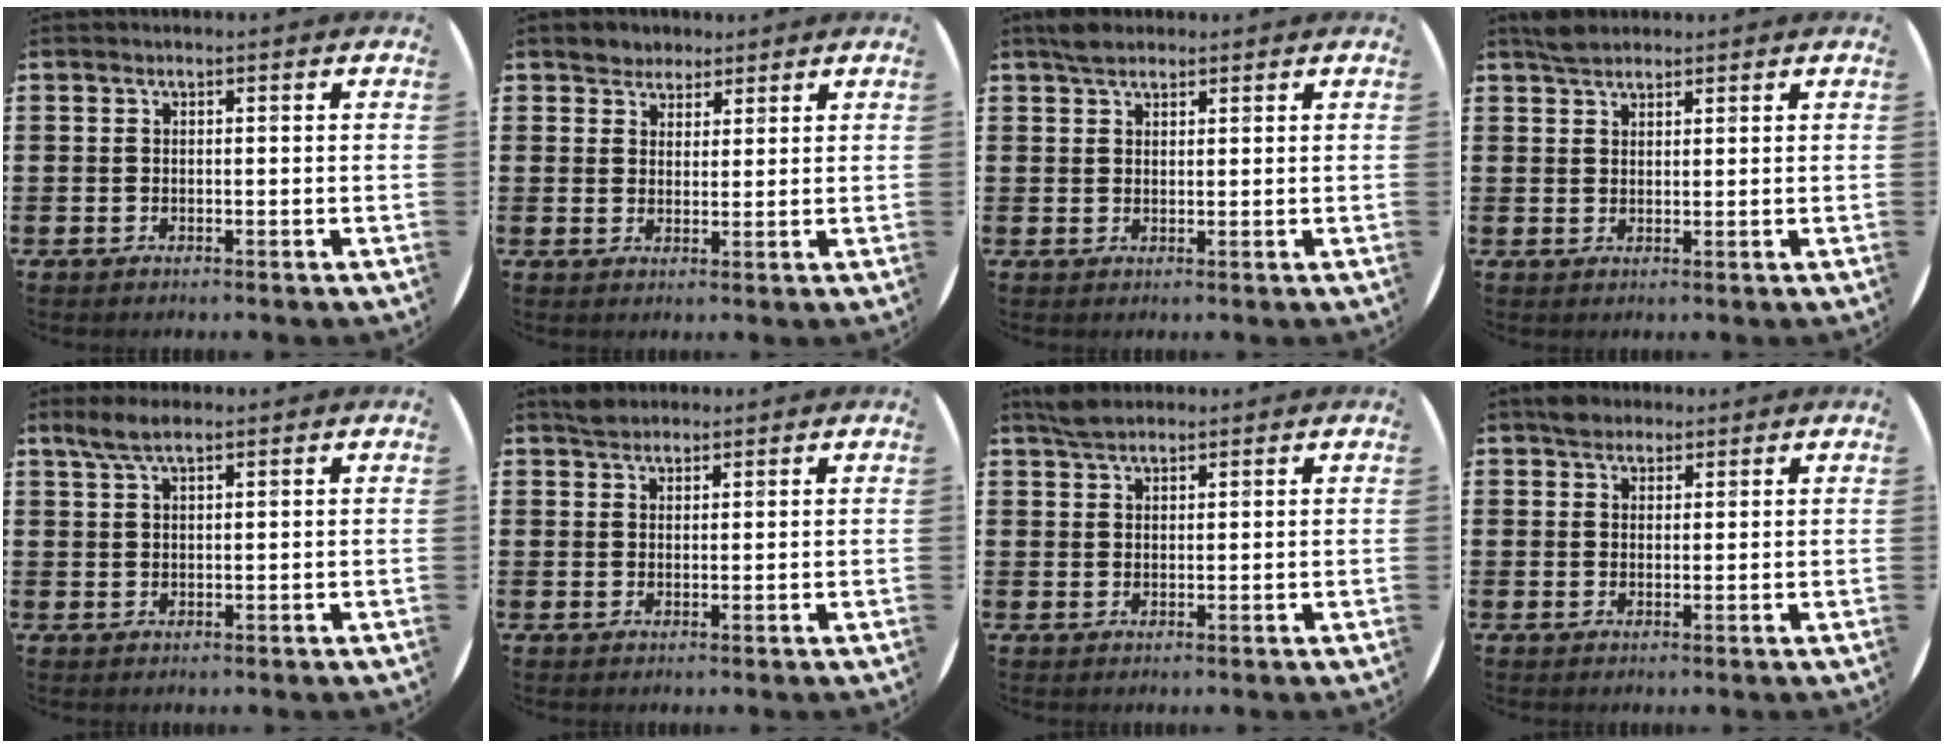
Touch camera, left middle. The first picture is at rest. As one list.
[{"total": 2.8, "force": [2.4, 1.5, -0.4], "torque": [0.007, 0.000, 0.045]}, {"total": 2.4, "force": [2.1, 0.9, 0.6], "torque": [-0.008, 0.003, 0.038]}, {"total": 2.5, "force": [2.3, 0.8, 0.5], "torque": [-0.007, 0.002, 0.043]}, {"total": 3.4, "force": [2.4, 0.9, 2.2], "torque": [-0.047, 0.005, 0.043]}, {"total": 2.0, "force": [1.9, 0.8, 0.1], "torque": [0.002, 0.002, 0.035]}, {"total": 2.8, "force": [2.5, 0.9, 0.9], "torque": [-0.022, 0.006, 0.047]}, {"total": 2.5, "force": [2.2, 1.2, 0.1], "torque": [0.002, 0.002, 0.041]}]